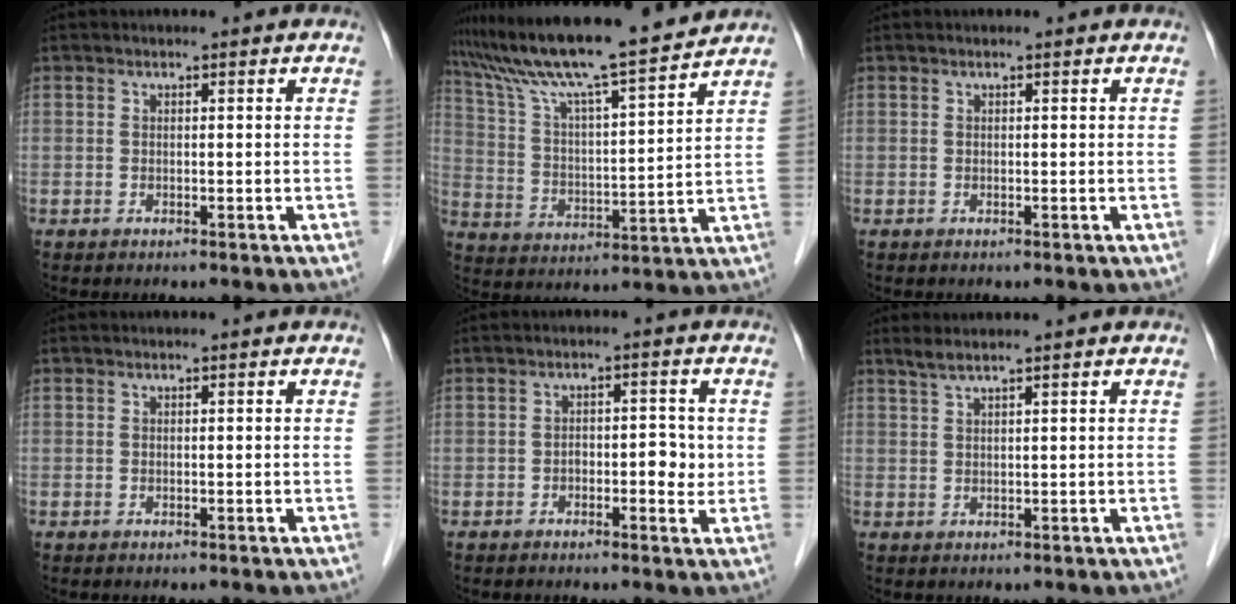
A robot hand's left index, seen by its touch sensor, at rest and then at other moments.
{"total": 16.8, "force": [15.1, -0.6, 7.3], "torque": [-0.137, 0.001, 0.250]}
{"total": 0.0}
{"total": 0.0}
{"total": 2.9, "force": [-0.2, 1.3, 2.6], "torque": [-0.033, 0.002, -0.003]}
{"total": 2.6, "force": [2.2, -0.4, 1.3], "torque": [-0.027, 0.015, 0.046]}